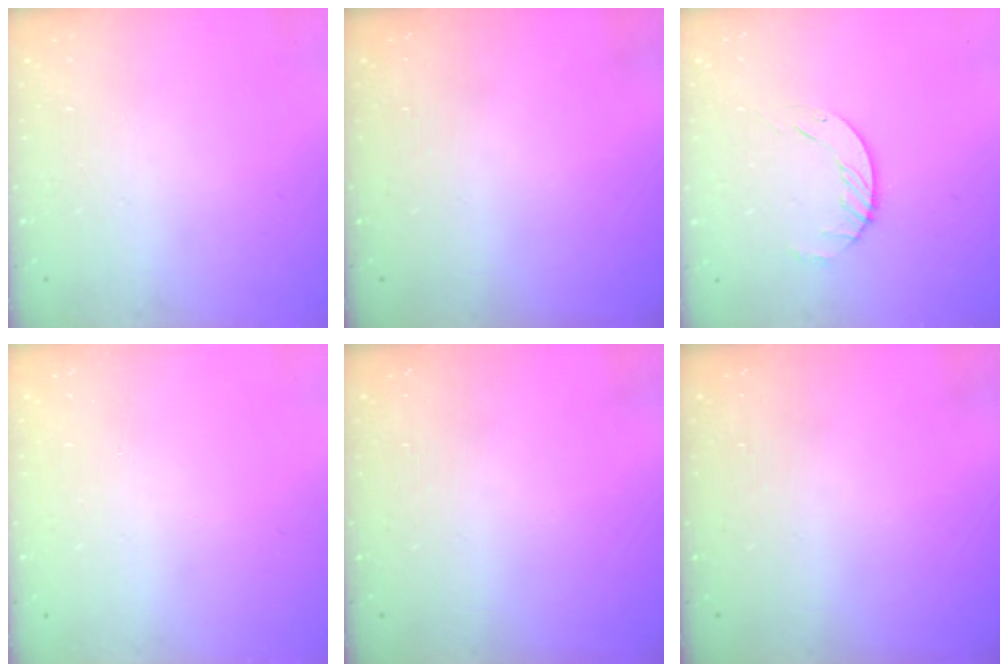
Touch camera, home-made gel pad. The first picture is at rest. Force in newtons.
{"total": 0.0}
{"total": 3.5, "press": 3.5, "slide": 0.4}
{"total": 0.0}
{"total": 0.0}
{"total": 0.0}